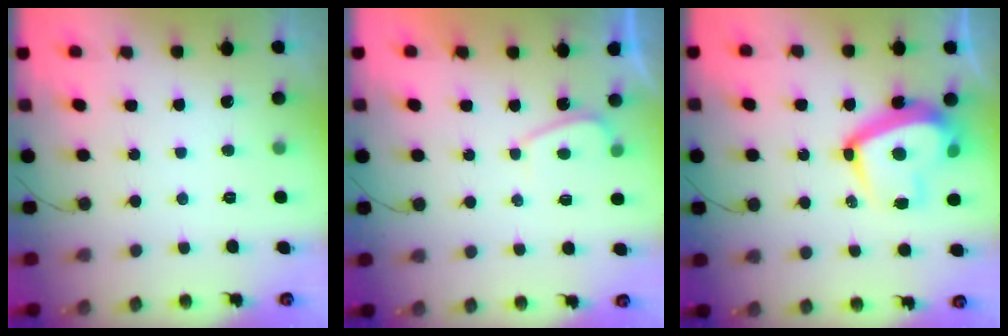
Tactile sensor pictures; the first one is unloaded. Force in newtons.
{"total": 1.6, "press": 1.5, "slide": 0.6}
{"total": 16.9, "press": 16.8, "slide": 1.4}